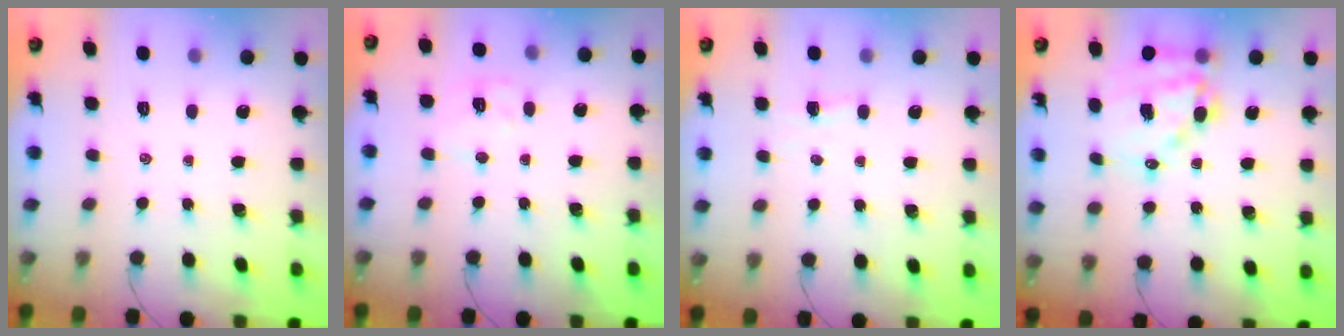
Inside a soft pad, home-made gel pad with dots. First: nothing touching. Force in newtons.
{"total": 7.4, "press": 7.3, "slide": 1.2}
{"total": 3.0, "press": 2.9, "slide": 0.7}
{"total": 14.4, "press": 14.0, "slide": 3.2}